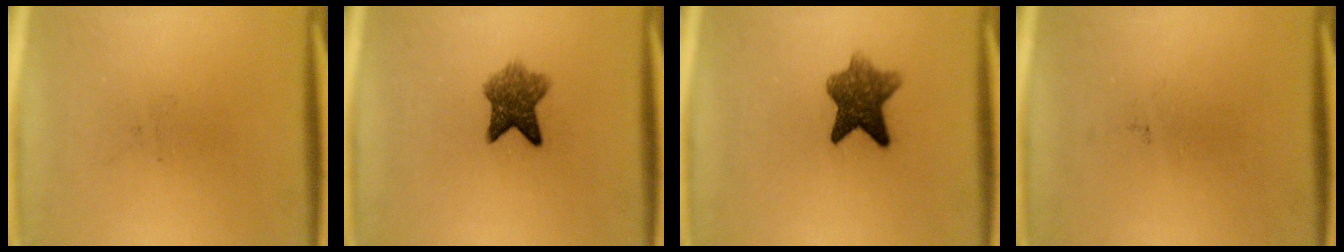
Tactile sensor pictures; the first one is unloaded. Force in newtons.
{"total": 5.8}
{"total": 7.4}
{"total": 0.0}